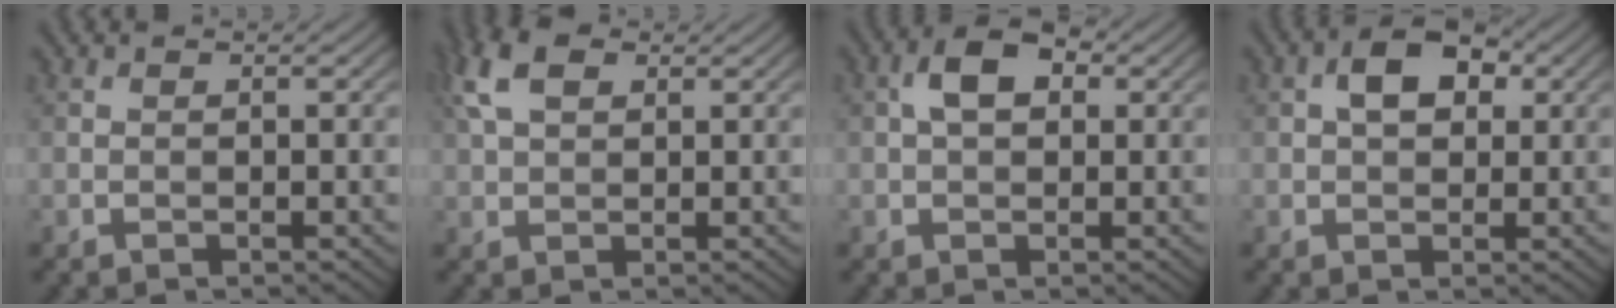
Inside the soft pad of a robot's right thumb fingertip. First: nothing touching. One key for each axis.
{"total": 5.5, "fx": 2.3, "fy": 3.1, "fz": 3.9, "tx": -0.101, "ty": 0.018, "tz": 0.041}
{"total": 4.4, "fx": 1.0, "fy": 2.7, "fz": 3.3, "tx": -0.060, "ty": 0.010, "tz": 0.010}
{"total": 4.9, "fx": 1.3, "fy": 3.1, "fz": 3.6, "tx": -0.058, "ty": 0.008, "tz": 0.015}